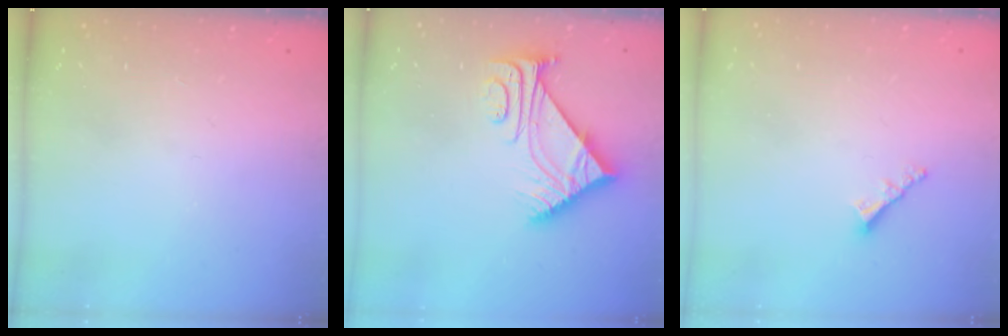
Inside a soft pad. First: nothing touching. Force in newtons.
{"total": 7.6, "press": 7.6, "slide": 0.7}
{"total": 2.3, "press": 2.3, "slide": 0.1}